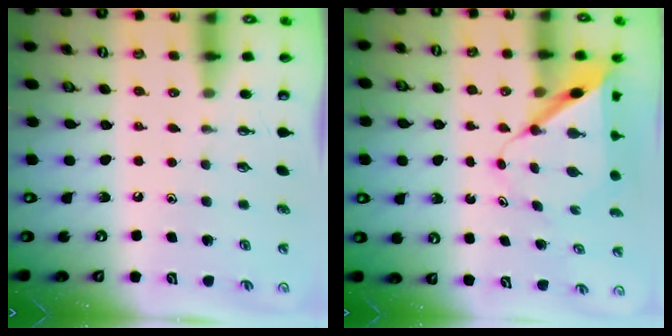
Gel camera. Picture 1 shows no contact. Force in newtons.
{"total": 8.1, "press": 8.1, "slide": 0.7}